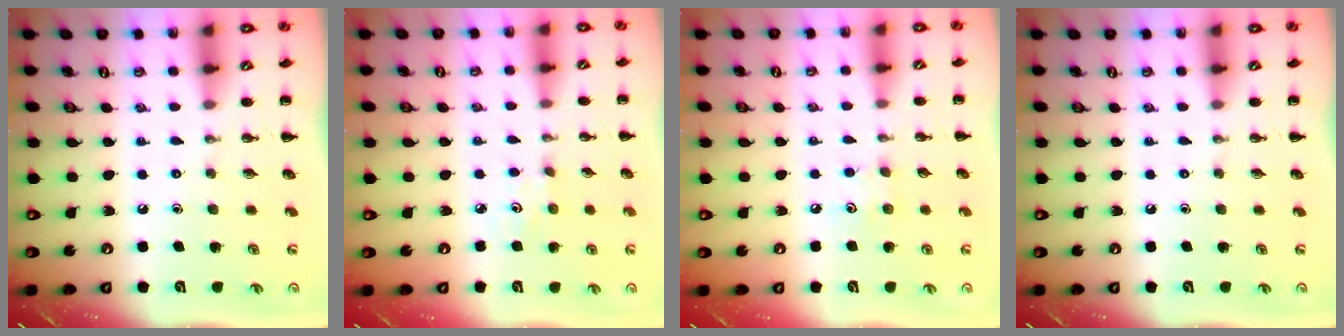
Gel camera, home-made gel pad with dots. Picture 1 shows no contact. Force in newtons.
{"total": 2.2, "press": 2.1, "slide": 0.7}
{"total": 5.9, "press": 5.7, "slide": 1.4}
{"total": 0.0}